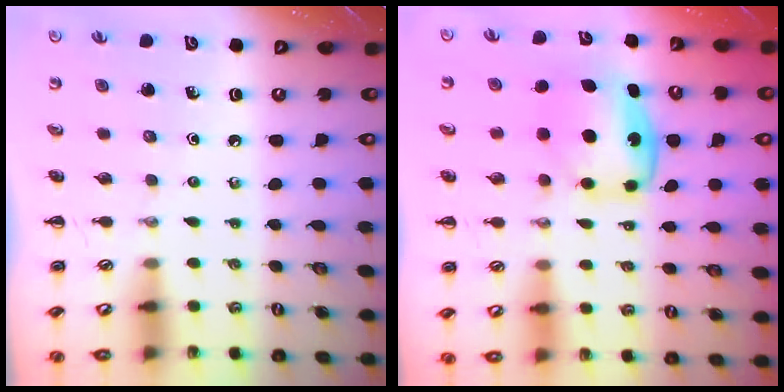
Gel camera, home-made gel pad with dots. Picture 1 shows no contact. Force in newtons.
{"total": 6.4, "press": 6.1, "slide": 1.8}